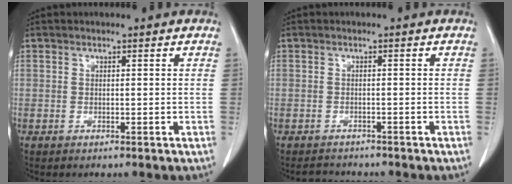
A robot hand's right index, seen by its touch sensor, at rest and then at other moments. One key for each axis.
{"total": 2.4, "fx": -2.2, "fy": 0.8, "fz": 0.2, "tx": -0.003, "ty": -0.005, "tz": -0.033}